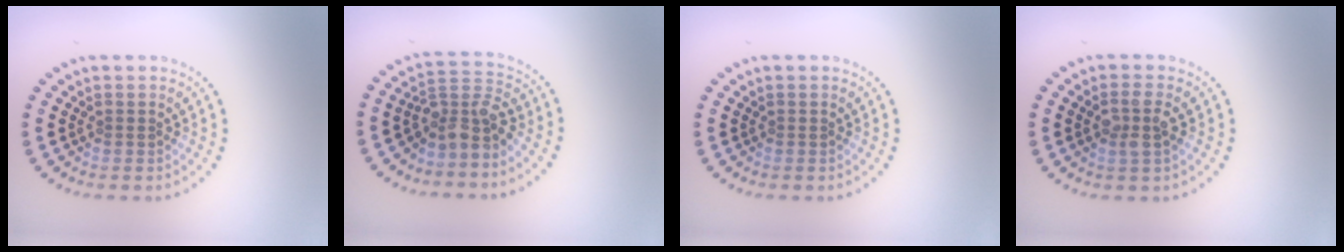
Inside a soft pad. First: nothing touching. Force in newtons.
{"total": 3.5, "press": 2.8, "slide": 2.1}
{"total": 0.0}
{"total": 2.4, "press": 2.2, "slide": 0.9}